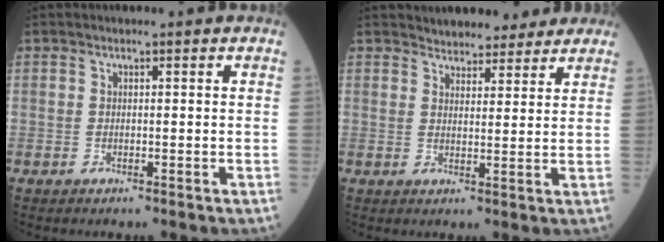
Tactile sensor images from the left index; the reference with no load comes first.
{"total": 8.1, "force": [7.4, 2.7, 1.9], "torque": [-0.017, 0.012, 0.093]}